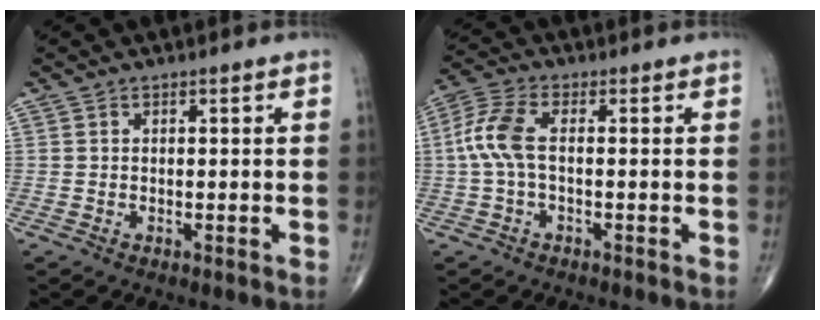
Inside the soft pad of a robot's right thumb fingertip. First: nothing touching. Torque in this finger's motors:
{"motor_torque": [-0.18, 0.60, 0.82, -0.07, 0.26]}